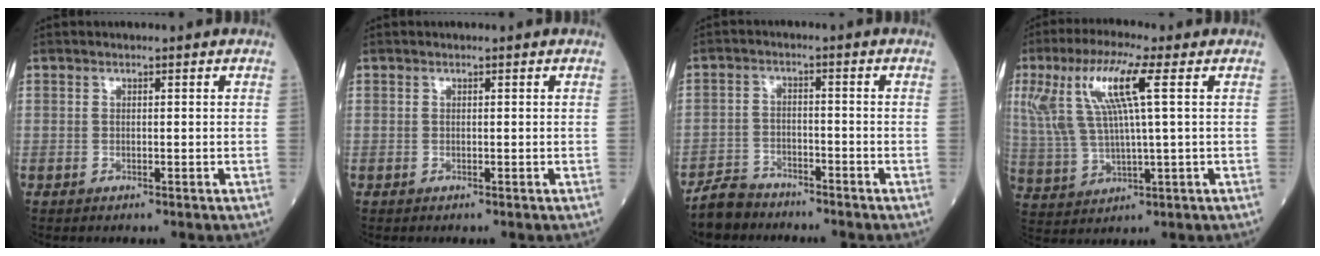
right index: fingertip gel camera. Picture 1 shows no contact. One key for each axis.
{"total": 0.0}
{"total": 5.1, "fx": -4.7, "fy": 1.8, "fz": 0.3, "tx": -0.012, "ty": -0.007, "tz": -0.092}
{"total": 12.0, "fx": 4.2, "fy": 1.2, "fz": 11.2, "tx": -0.256, "ty": 0.018, "tz": 0.082}